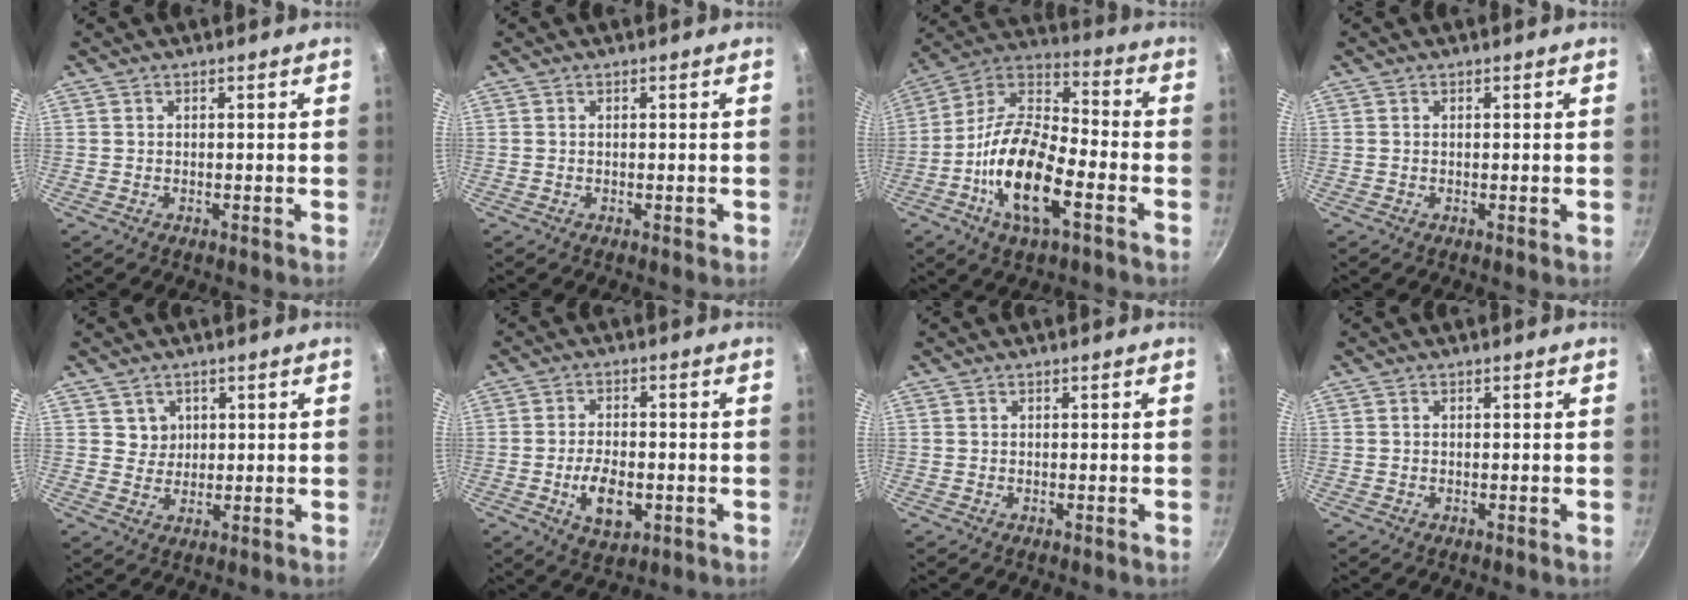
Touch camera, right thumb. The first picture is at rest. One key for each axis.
{"total": 0.9, "fx": -0.3, "fy": 0.3, "fz": 0.8, "tx": -0.009, "ty": 0.002, "tz": -0.003}
{"total": 18.0, "fx": -6.3, "fy": 7.4, "fz": 15.1, "tx": -0.280, "ty": 0.035, "tz": -0.138}
{"total": 0.0}
{"total": 3.1, "fx": 1.3, "fy": 2.8, "fz": 0.4, "tx": 0.014, "ty": -0.001, "tz": 0.023}
{"total": 8.1, "fx": -2.1, "fy": 4.4, "fz": 6.4, "tx": -0.100, "ty": 0.007, "tz": -0.031}
{"total": 0.0}
{"total": 0.0}